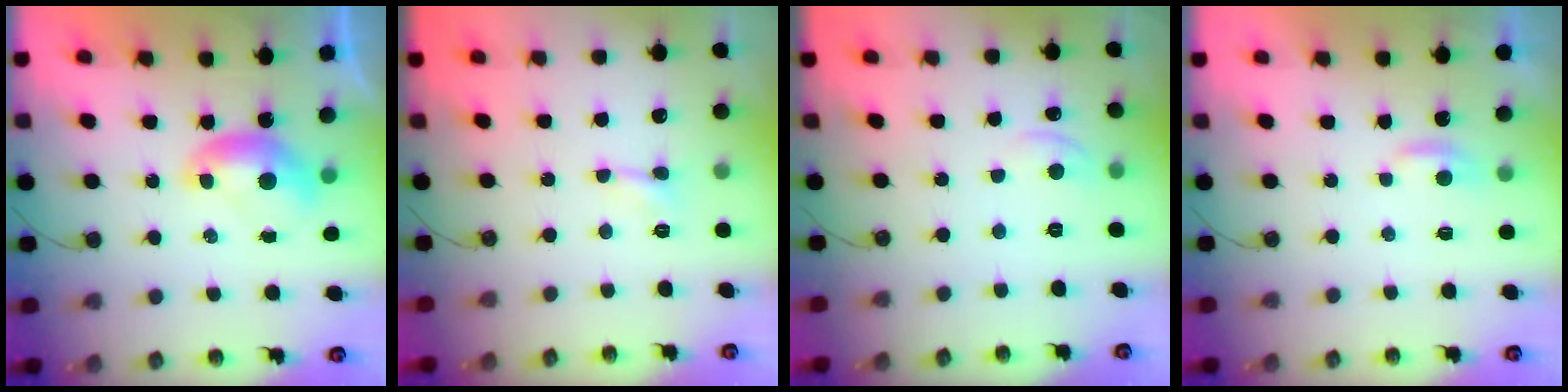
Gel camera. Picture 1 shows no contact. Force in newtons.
{"total": 3.4, "press": 3.3, "slide": 0.7}
{"total": 0.8, "press": 0.2, "slide": 0.8}
{"total": 2.2, "press": 2.2, "slide": 0.3}